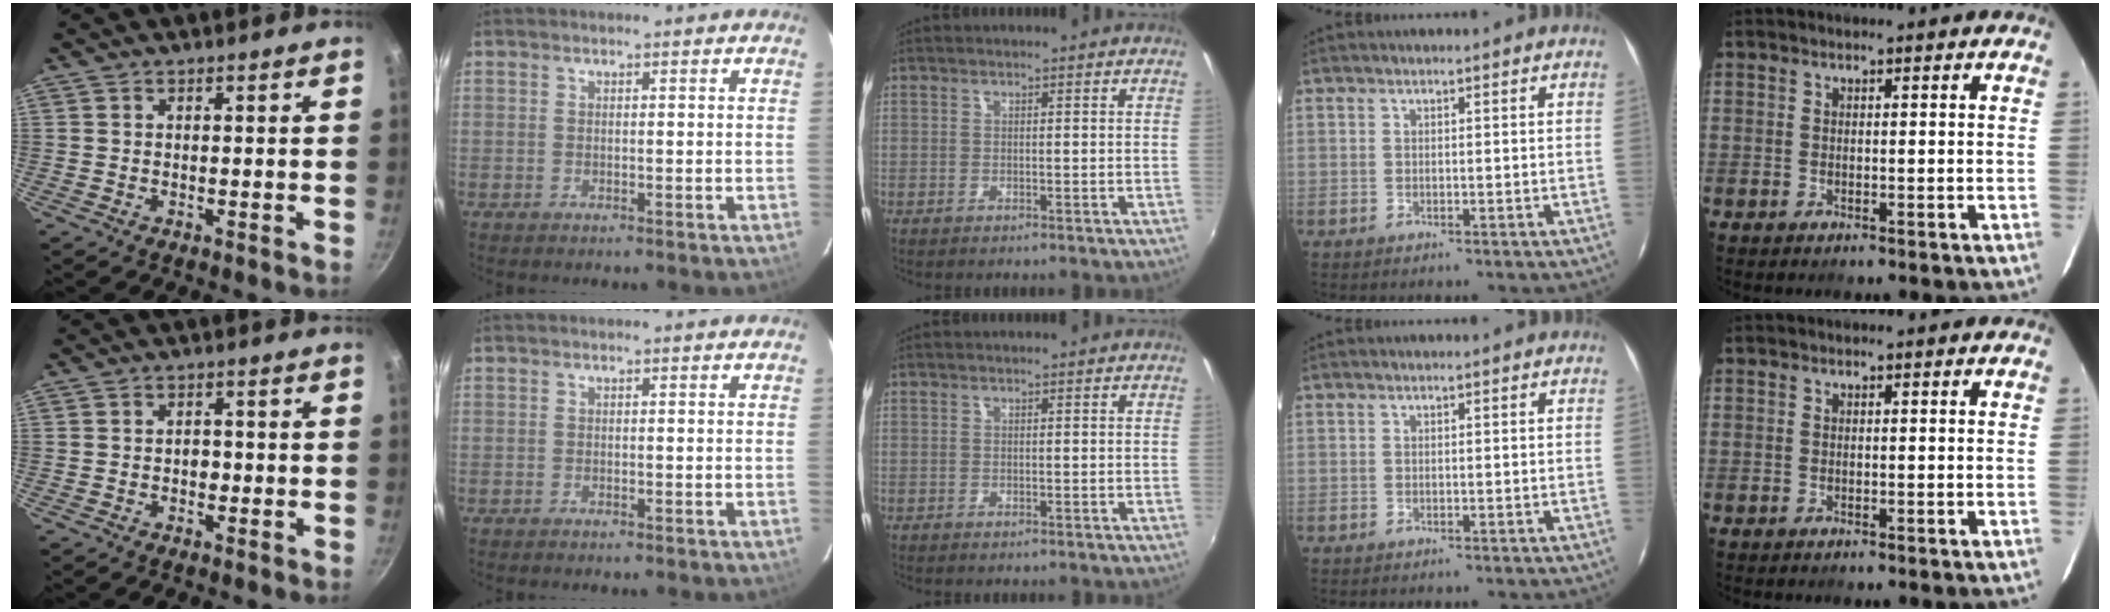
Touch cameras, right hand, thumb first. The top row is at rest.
{"thumb": {"total": 2.4, "force": [-0.6, 1.7, 1.5], "torque": [-0.013, 0.007, -0.010]}}